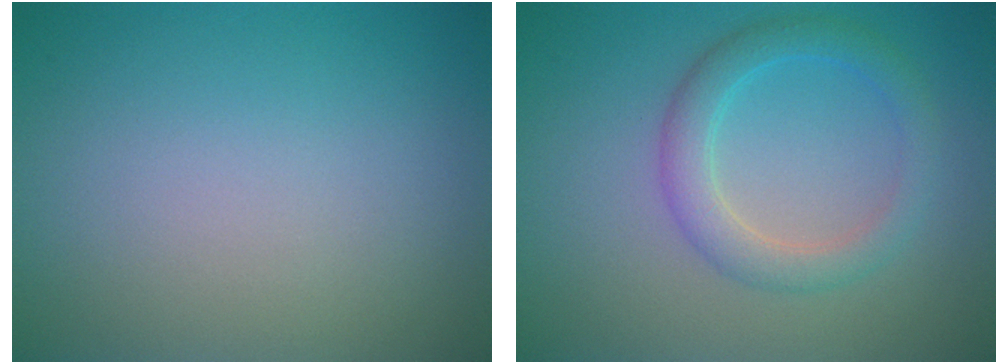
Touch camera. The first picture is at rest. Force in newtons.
{"total": 3.2, "press": 3.2, "slide": 0.2}